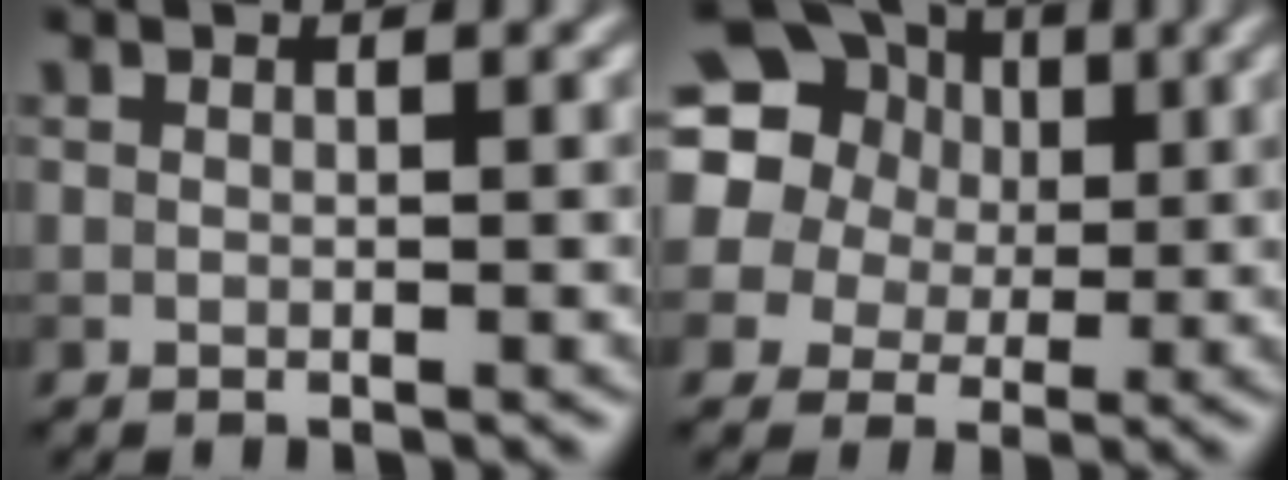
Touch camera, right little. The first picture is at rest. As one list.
[{"total": 19.1, "force": [6.9, 16.4, 6.9], "torque": [-0.193, 0.043, 0.099]}]